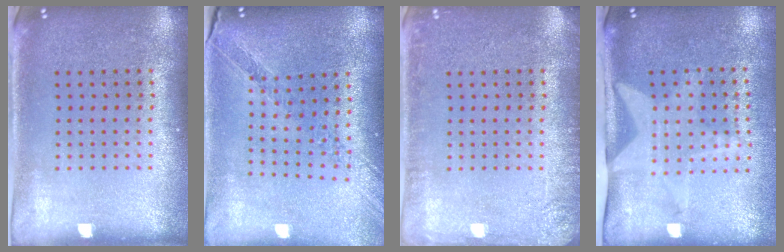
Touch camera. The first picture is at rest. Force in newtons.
{"total": 1.2, "press": 1.2, "slide": 0.2}
{"total": 2.0, "press": 2.0, "slide": 0.3}
{"total": 2.0, "press": 1.5, "slide": 1.4}